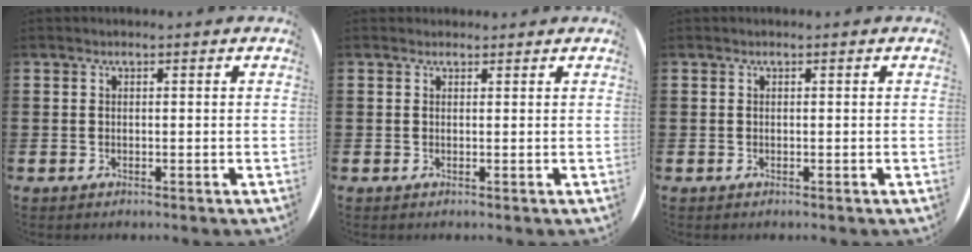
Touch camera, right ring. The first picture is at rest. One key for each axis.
{"total": 0.6, "fx": 0.5, "fy": 0.2, "fz": -0.2, "tx": 0.002, "ty": 0.005, "tz": 0.010}
{"total": 0.0}